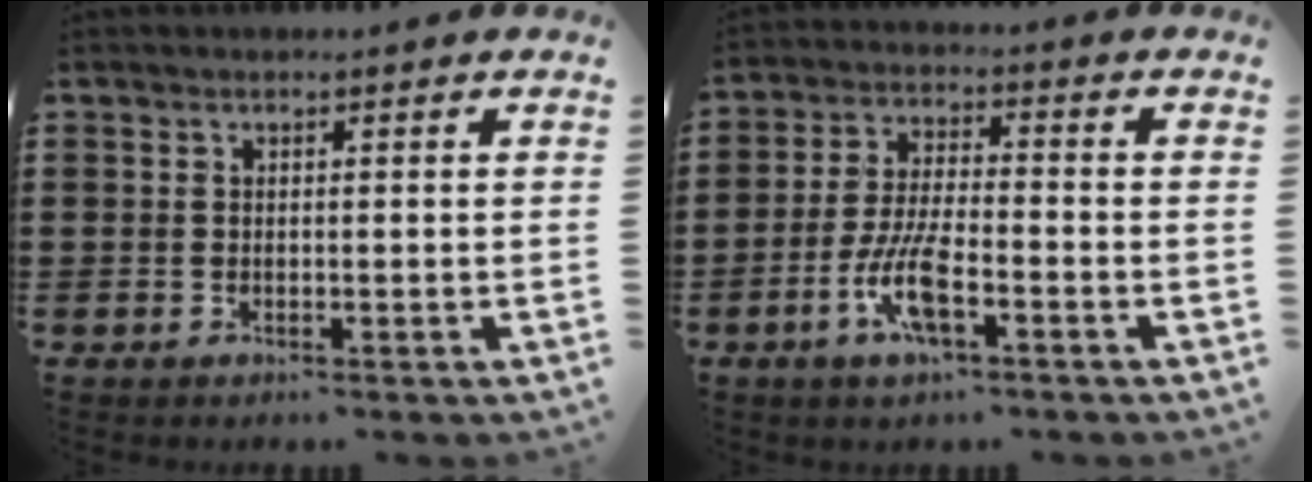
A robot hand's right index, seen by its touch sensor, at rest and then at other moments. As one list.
[{"total": 7.8, "force": [-3.4, 2.2, 6.7], "torque": [-0.147, -0.013, -0.065]}]